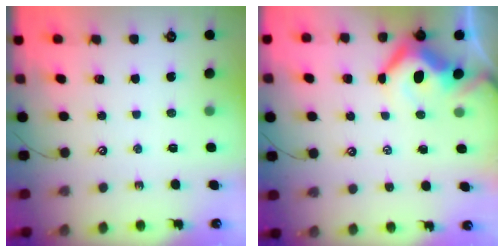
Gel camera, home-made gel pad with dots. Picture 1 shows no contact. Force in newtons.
{"total": 5.7, "press": 5.6, "slide": 0.9}